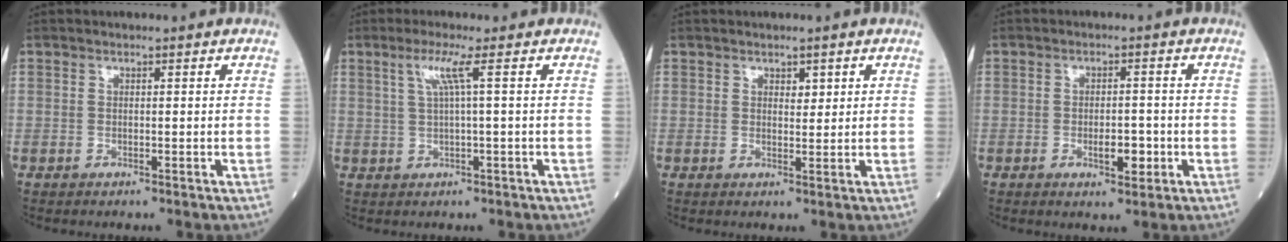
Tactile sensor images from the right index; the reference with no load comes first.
{"total": 3.5, "force": [1.2, -0.9, 3.2], "torque": [-0.072, 0.004, 0.028]}
{"total": 1.6, "force": [0.9, 0.9, 1.0], "torque": [-0.013, -0.002, 0.017]}
{"total": 3.7, "force": [-1.2, 1.2, 3.3], "torque": [-0.049, 0.001, -0.015]}